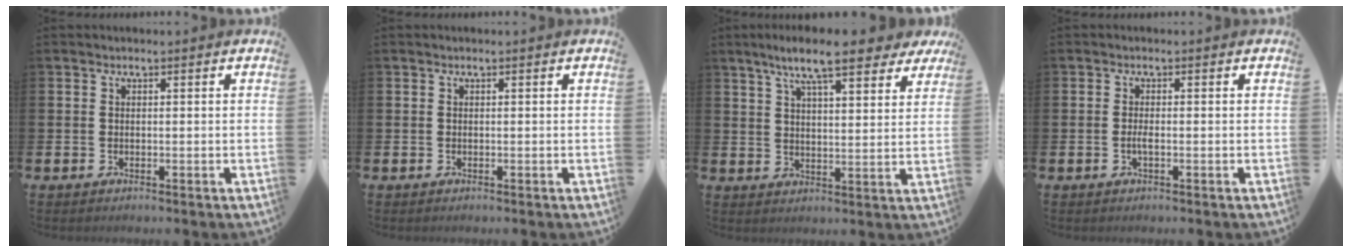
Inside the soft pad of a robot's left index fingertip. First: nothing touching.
{"total": 0.0}
{"total": 9.7, "force": [8.1, 1.8, 4.9], "torque": [-0.101, -0.028, 0.143]}
{"total": 1.1, "force": [-0.4, 0.3, 1.0], "torque": [-0.025, 0.002, -0.005]}